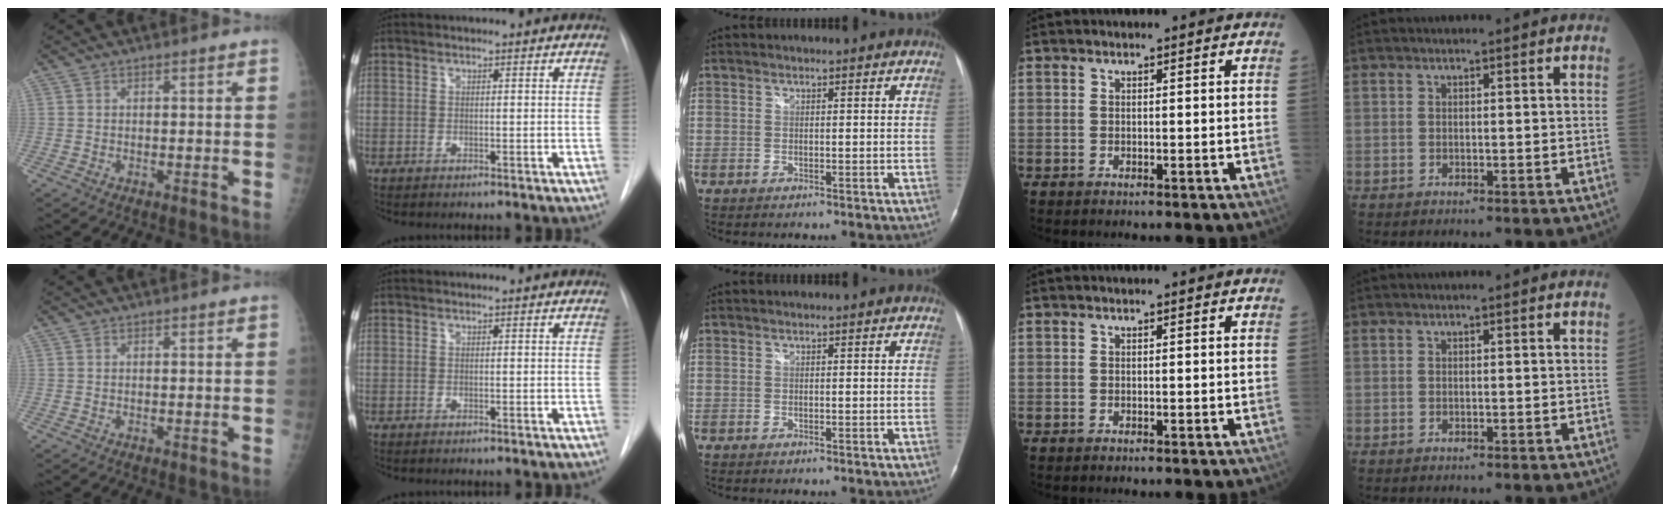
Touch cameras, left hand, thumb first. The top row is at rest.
{}